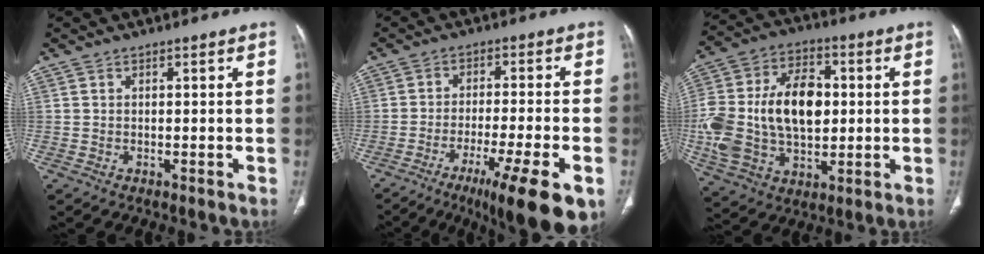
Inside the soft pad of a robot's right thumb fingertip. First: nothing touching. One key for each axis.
{"total": 14.8, "fx": -7.7, "fy": 2.3, "fz": 12.4, "tx": -0.167, "ty": 0.008, "tz": -0.114}
{"total": 22.5, "fx": 0.7, "fy": 14.4, "fz": 17.3, "tx": -0.348, "ty": 0.014, "tz": 0.022}